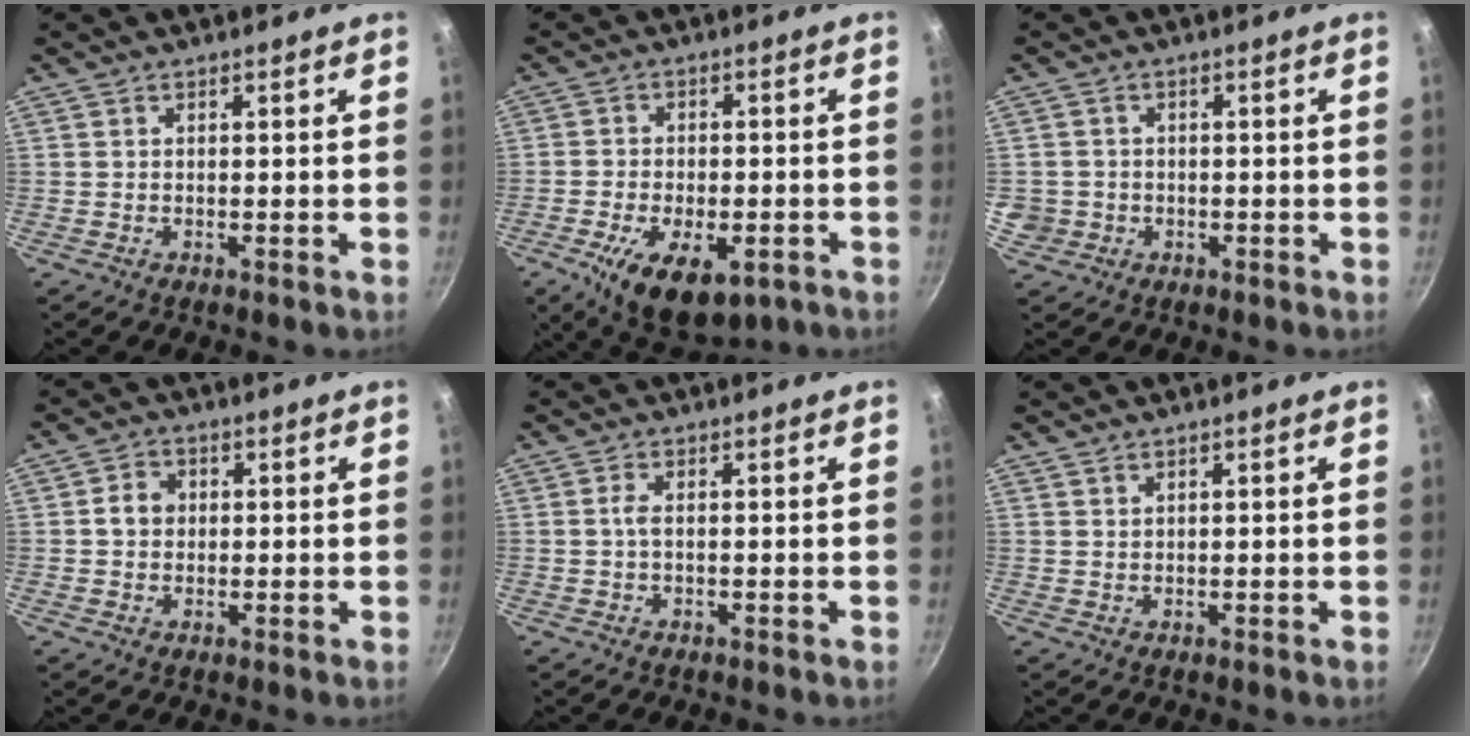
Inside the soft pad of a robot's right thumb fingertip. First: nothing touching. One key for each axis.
{"total": 13.9, "fx": -5.9, "fy": 7.2, "fz": 10.3, "tx": -0.156, "ty": 0.004, "tz": -0.083}
{"total": 4.4, "fx": -0.7, "fy": 4.2, "fz": 1.1, "tx": -0.019, "ty": 0.016, "tz": -0.002}
{"total": 3.8, "fx": 0.3, "fy": 3.2, "fz": 1.9, "tx": -0.016, "ty": 0.008, "tz": 0.000}
{"total": 1.5, "fx": 0.0, "fy": 0.5, "fz": 1.5, "tx": -0.036, "ty": 0.004, "tz": -0.001}
{"total": 0.6, "fx": 0.5, "fy": 0.1, "fz": 0.2, "tx": -0.001, "ty": -0.007, "tz": 0.011}